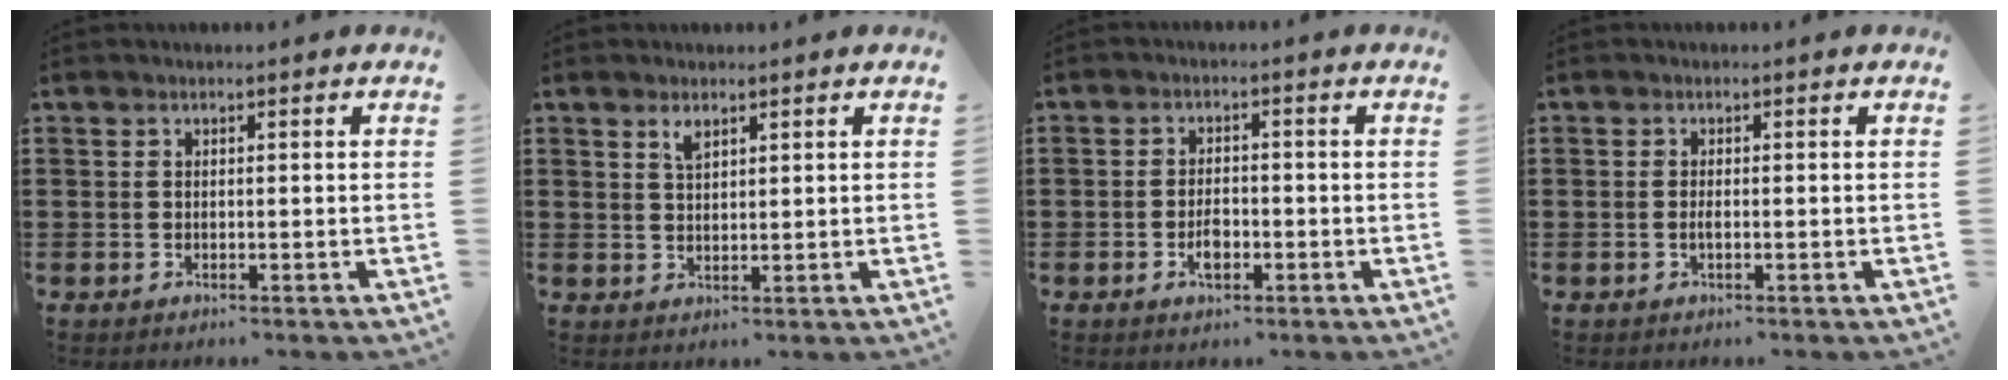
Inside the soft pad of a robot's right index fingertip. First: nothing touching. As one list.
[{"total": 2.0, "force": [1.4, 0.7, 1.1], "torque": [-0.027, 0.002, 0.026]}, {"total": 3.0, "force": [-1.1, 1.3, 2.5], "torque": [-0.048, 0.000, -0.019]}, {"total": 0.9, "force": [-0.3, 0.2, 0.8], "torque": [-0.016, -0.003, -0.004]}]